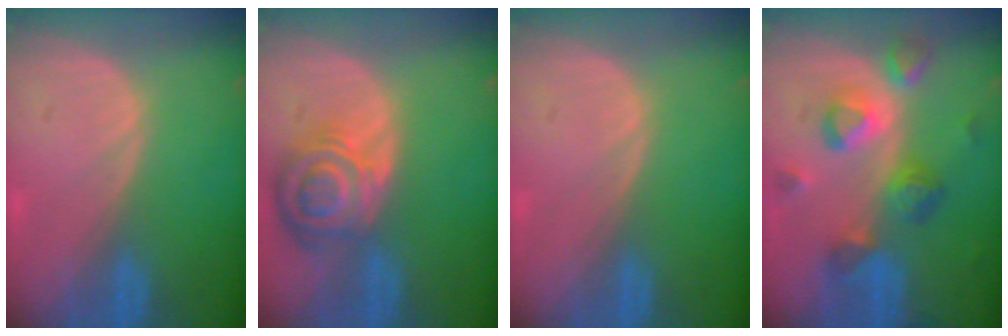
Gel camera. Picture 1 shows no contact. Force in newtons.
{"total": 8.3, "press": 7.3, "slide": 3.9}
{"total": 0.0}
{"total": 8.6, "press": 7.9, "slide": 3.3}